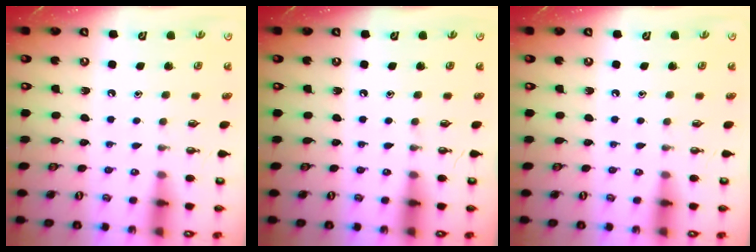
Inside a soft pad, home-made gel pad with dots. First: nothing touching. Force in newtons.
{"total": 0.0}
{"total": 0.0}